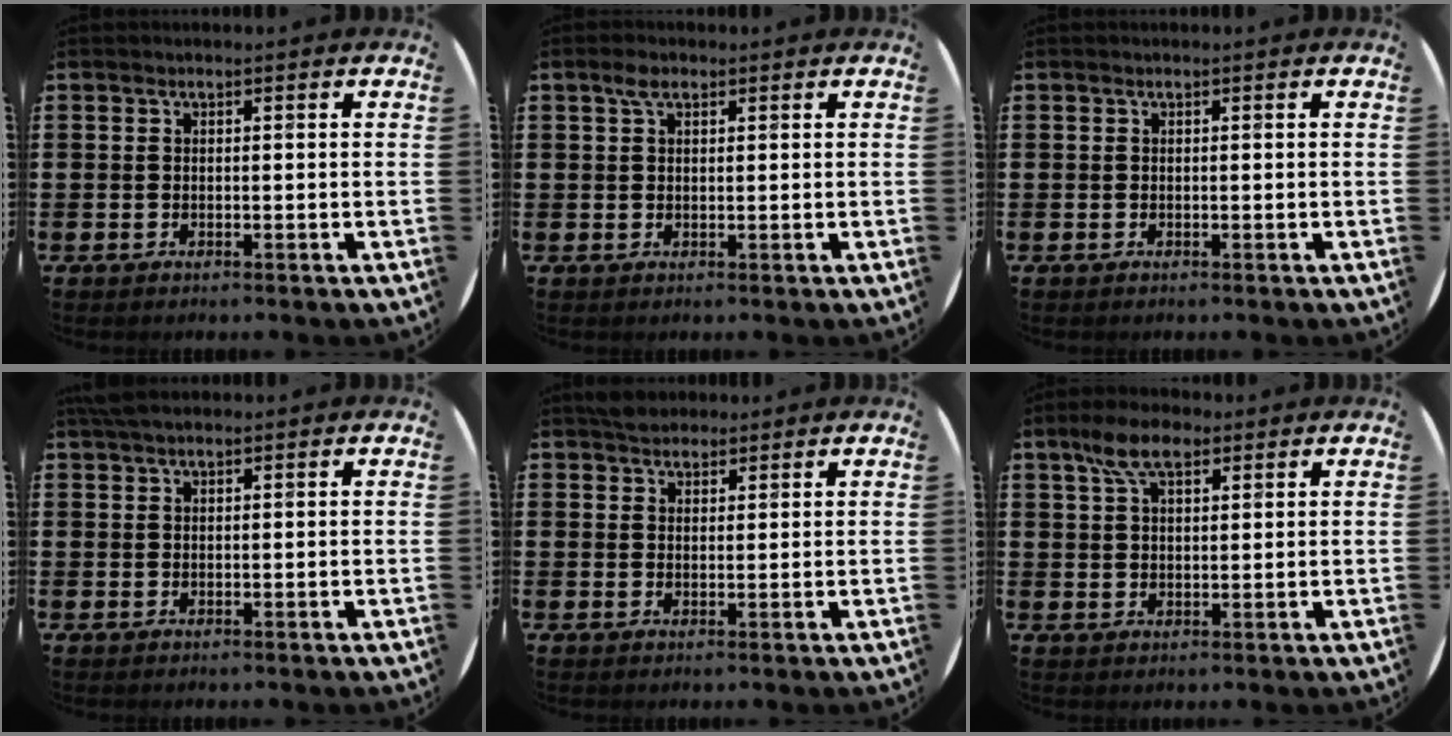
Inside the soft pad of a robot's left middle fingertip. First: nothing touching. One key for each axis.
{"total": 2.2, "fx": 1.3, "fy": 1.1, "fz": 1.3, "tx": -0.021, "ty": 0.003, "tz": 0.022}
{"total": 0.0}
{"total": 1.7, "fx": 1.4, "fy": 0.4, "fz": 0.8, "tx": -0.019, "ty": 0.003, "tz": 0.026}
{"total": 2.5, "fx": 2.3, "fy": 1.0, "fz": 0.1, "tx": 0.002, "ty": 0.002, "tz": 0.043}
{"total": 6.3, "fx": 4.0, "fy": 2.9, "fz": 3.9, "tx": -0.077, "ty": 0.006, "tz": 0.071}